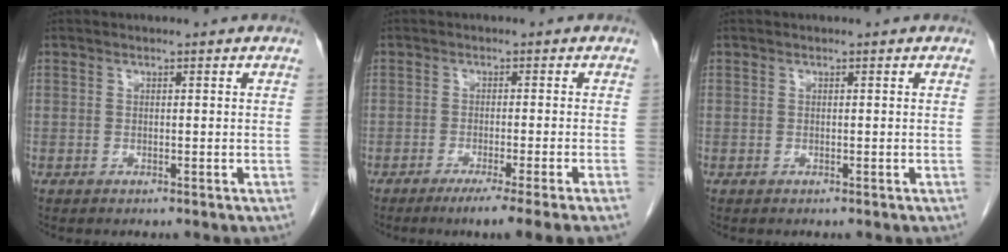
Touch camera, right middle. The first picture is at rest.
{"total": 7.5, "force": [-5.3, -1.6, 5.1], "torque": [-0.053, -0.018, -0.077]}
{"total": 0.0}